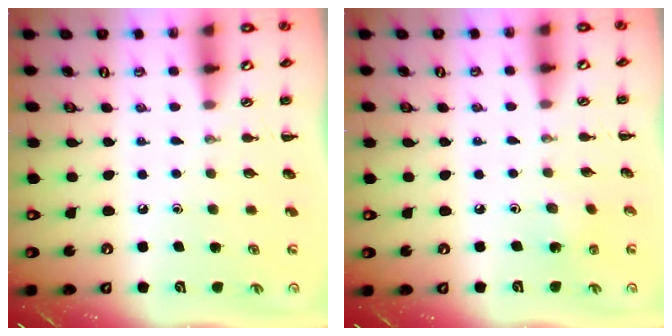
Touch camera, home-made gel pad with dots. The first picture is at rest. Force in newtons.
{"total": 1.8, "press": 1.7, "slide": 0.6}